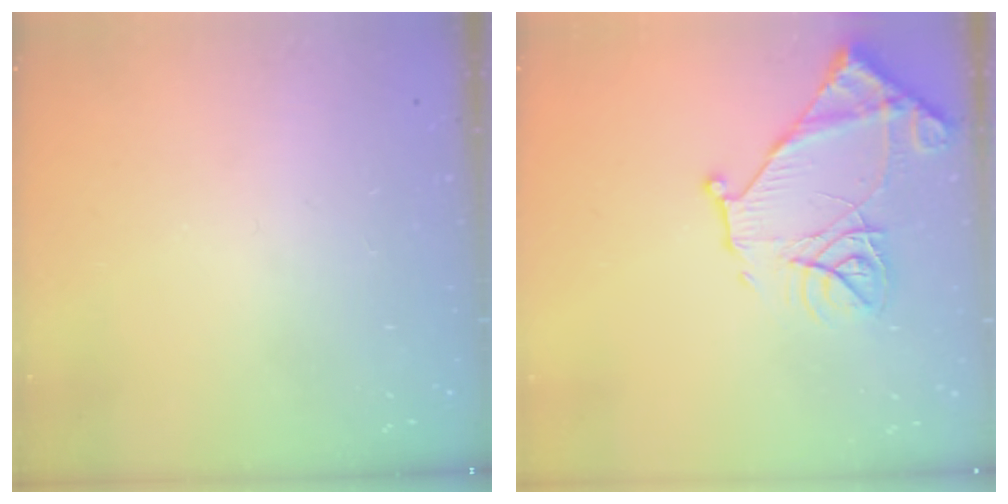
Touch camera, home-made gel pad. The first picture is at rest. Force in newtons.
{"total": 15.2, "press": 15.2, "slide": 1.5}